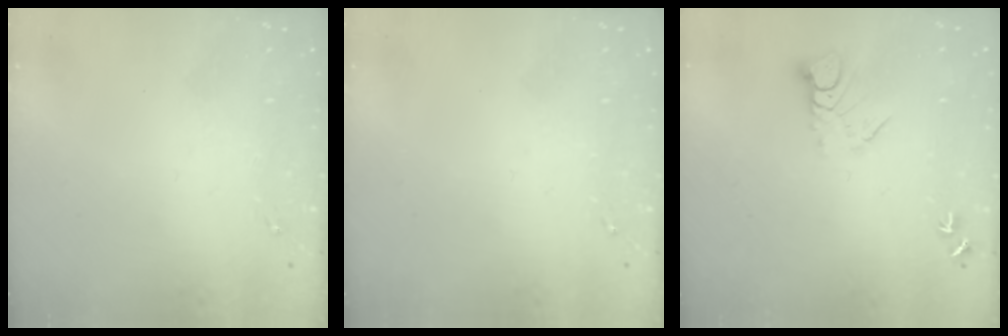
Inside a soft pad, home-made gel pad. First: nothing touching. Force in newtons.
{"total": 0.0}
{"total": 5.9, "press": 5.9, "slide": 0.5}